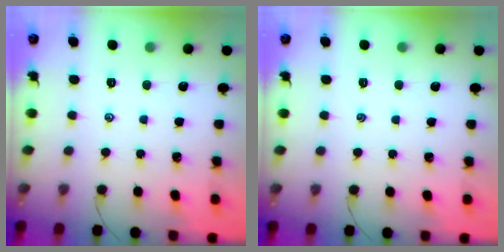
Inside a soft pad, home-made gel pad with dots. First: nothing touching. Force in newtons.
{"total": 0.0}